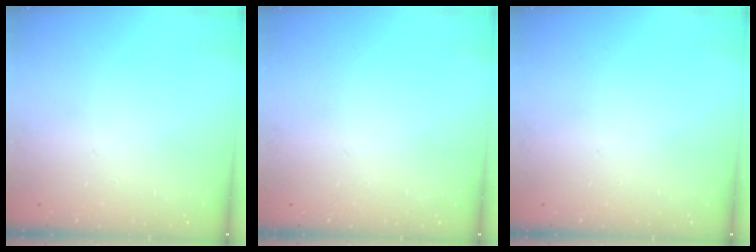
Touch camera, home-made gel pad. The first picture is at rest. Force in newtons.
{"total": 0.0}
{"total": 0.0}